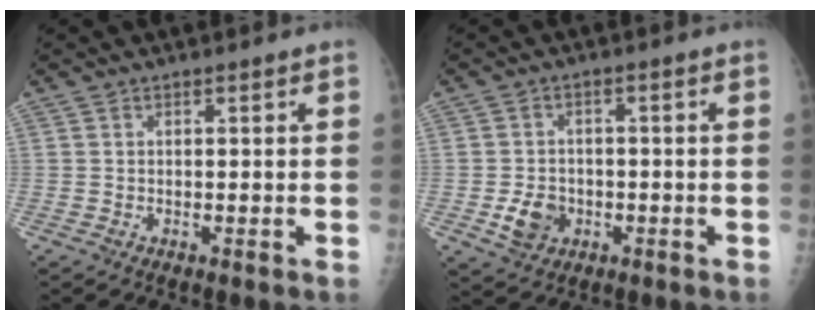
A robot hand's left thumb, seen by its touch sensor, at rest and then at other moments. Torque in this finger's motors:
{"motor_torque": [-0.20, 0.34, 0.14, 0.06, -0.02]}